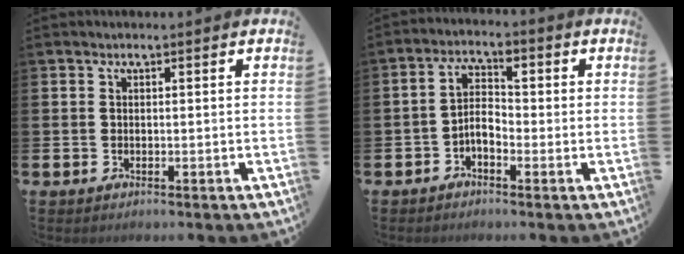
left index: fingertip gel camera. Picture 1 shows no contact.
{"total": 3.7, "force": [-1.1, 2.0, 3.0], "torque": [-0.054, 0.013, -0.023]}